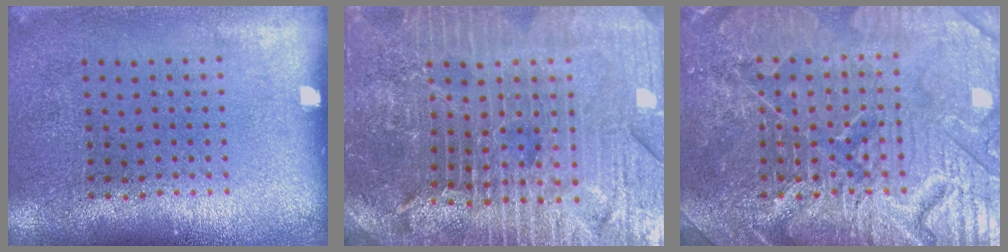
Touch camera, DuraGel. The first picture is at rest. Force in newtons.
{"total": 5.4, "press": 4.9, "slide": 2.3}
{"total": 7.9, "press": 7.8, "slide": 0.9}